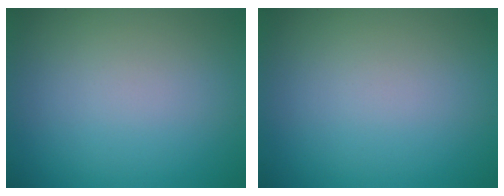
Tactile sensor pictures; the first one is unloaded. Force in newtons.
{"total": 0.0}